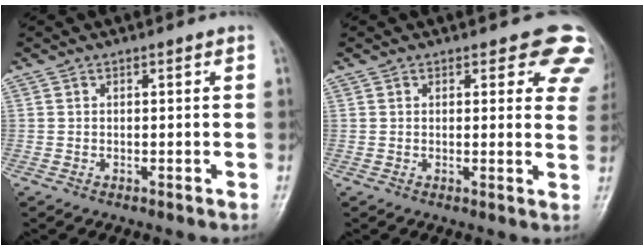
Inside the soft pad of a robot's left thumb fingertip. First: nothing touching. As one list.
[{"total": 8.6, "force": [6.2, 4.3, 4.3], "torque": [0.003, -0.026, 0.054]}]